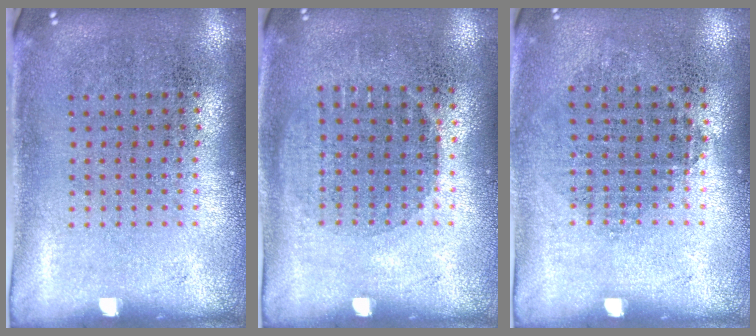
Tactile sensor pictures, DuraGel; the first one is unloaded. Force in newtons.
{"total": 1.0, "press": 0.9, "slide": 0.5}
{"total": 0.8, "press": 0.8, "slide": 0.3}